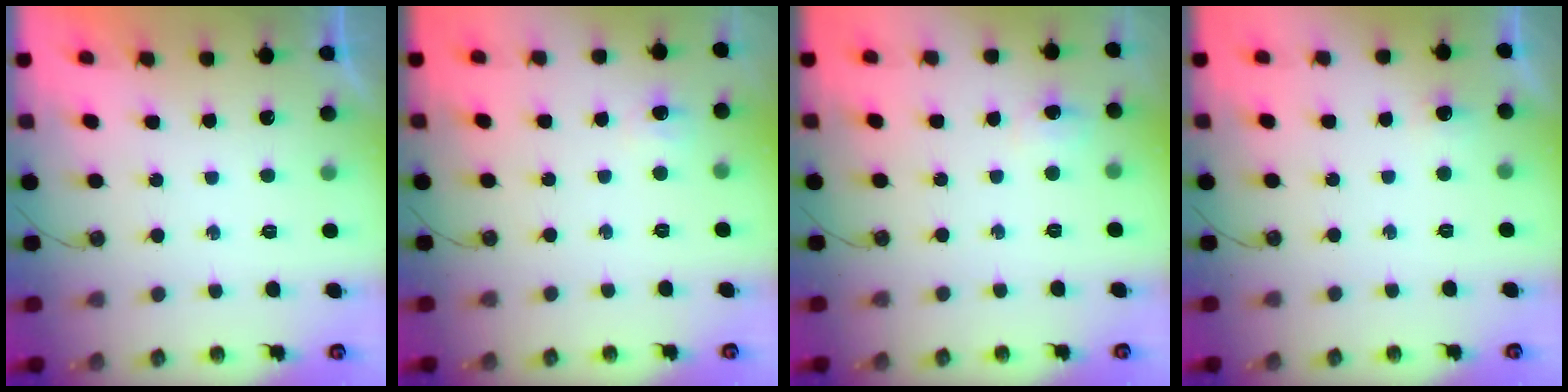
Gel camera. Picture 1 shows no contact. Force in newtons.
{"total": 3.6, "press": 3.5, "slide": 0.7}
{"total": 5.8, "press": 5.7, "slide": 0.6}
{"total": 3.0, "press": 2.8, "slide": 1.0}